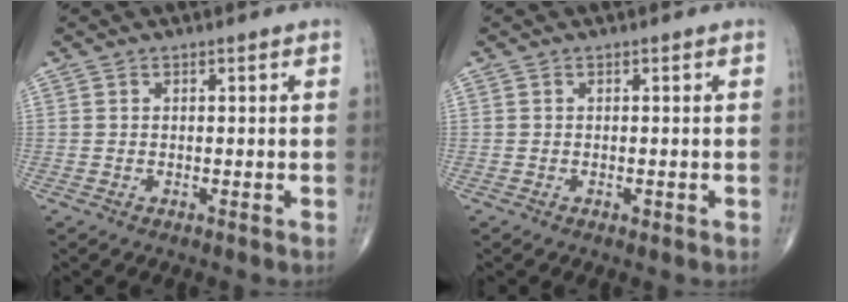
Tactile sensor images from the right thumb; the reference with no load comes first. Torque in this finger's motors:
{"motor_torque": [2.62, 2.38, -0.08, -0.20, -0.07]}